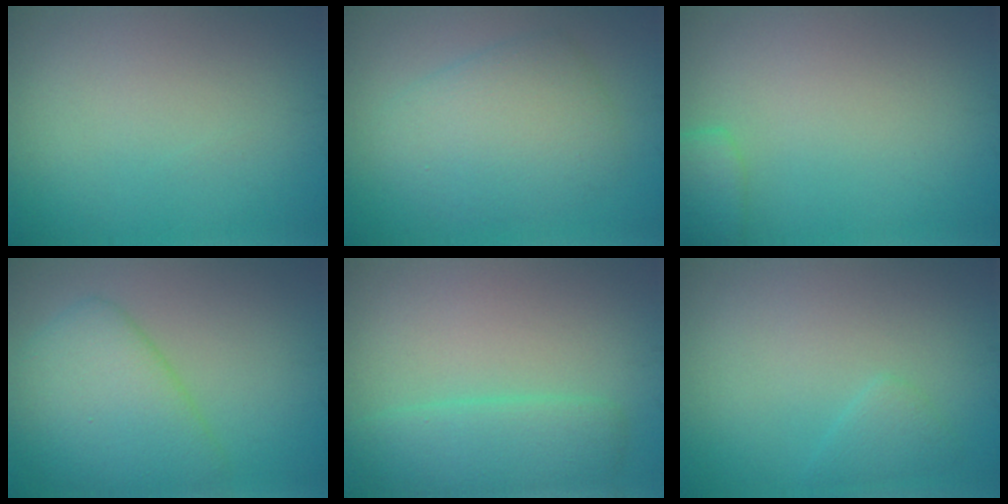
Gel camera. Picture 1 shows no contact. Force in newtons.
{"total": 4.8, "press": 4.8, "slide": 0.2}
{"total": 2.2, "press": 2.2, "slide": 0.1}
{"total": 5.8, "press": 5.8, "slide": 0.4}
{"total": 3.9, "press": 3.9, "slide": 0.3}
{"total": 1.3, "press": 1.3, "slide": 0.1}